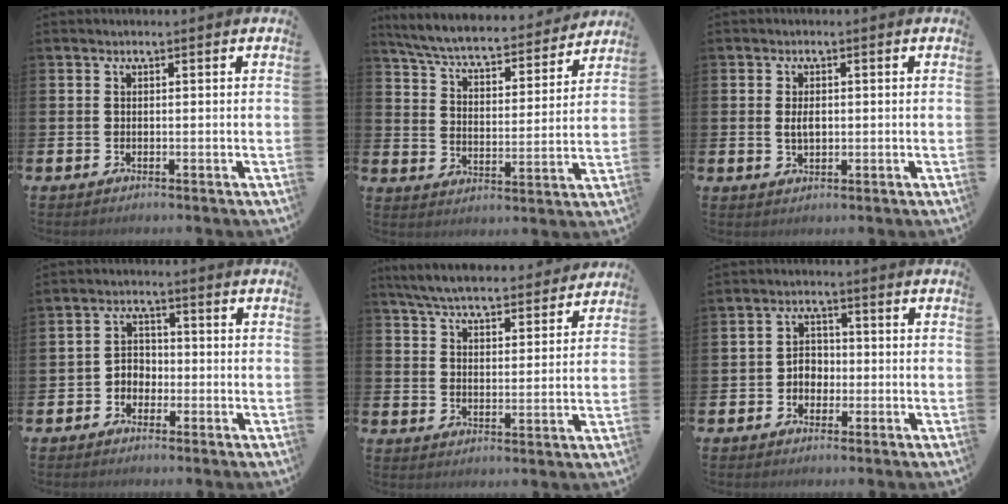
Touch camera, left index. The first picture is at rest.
{"total": 6.5, "force": [6.0, 0.9, 2.1], "torque": [-0.073, -0.046, 0.101]}
{"total": 2.3, "force": [0.2, 1.3, 1.8], "torque": [-0.028, 0.003, -0.001]}
{"total": 2.8, "force": [-1.6, 2.1, 0.8], "torque": [-0.020, 0.006, -0.039]}
{"total": 6.6, "force": [6.4, 0.9, 1.5], "torque": [-0.052, -0.040, 0.113]}
{"total": 3.0, "force": [-1.0, 2.4, 1.4], "torque": [-0.022, 0.005, -0.026]}